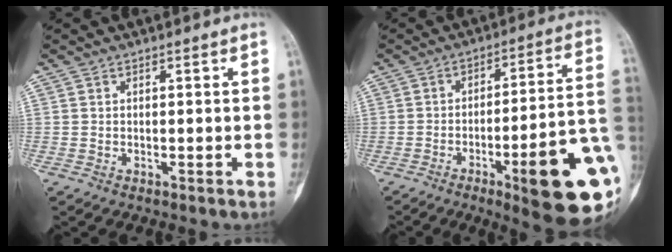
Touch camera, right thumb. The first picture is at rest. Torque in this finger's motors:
{"motor_torque": [2.55, 1.97, 1.37, -1.41, 0.38]}